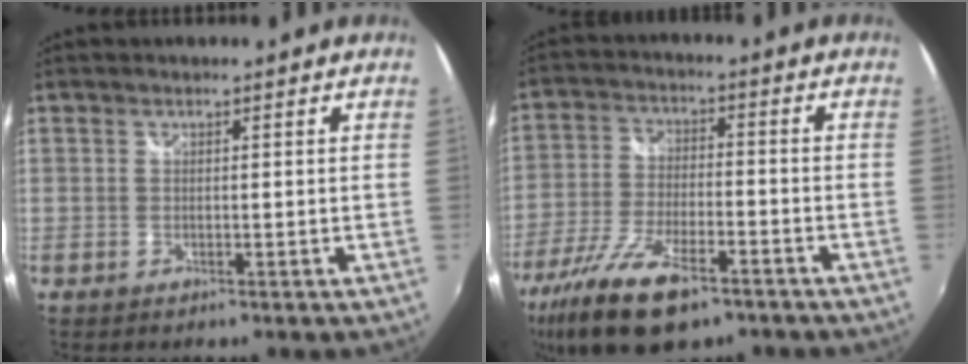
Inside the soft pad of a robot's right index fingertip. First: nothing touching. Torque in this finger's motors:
{"motor_torque": [1.35, -0.78, 0.39, 0.08]}